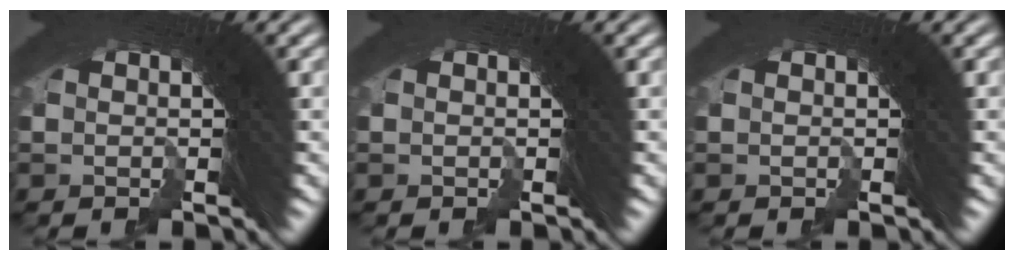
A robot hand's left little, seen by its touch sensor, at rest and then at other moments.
{"total": 0.0}
{"total": 0.0}